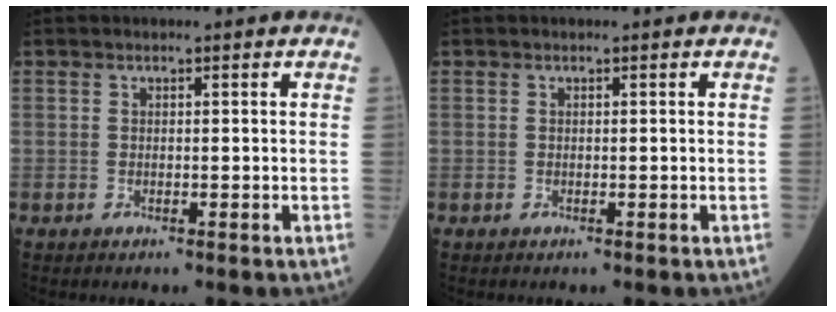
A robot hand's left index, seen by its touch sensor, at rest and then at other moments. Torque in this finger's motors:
{"motor_torque": [0.00, 0.00, 0.00, 0.00]}